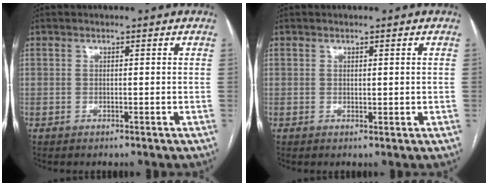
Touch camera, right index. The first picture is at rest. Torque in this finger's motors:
{"motor_torque": [-0.21, 0.37, -0.02, 0.01]}